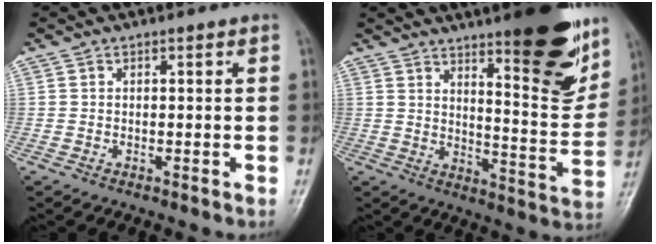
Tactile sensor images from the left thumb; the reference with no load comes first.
{"total": 17.5, "force": [11.1, 4.5, 12.8], "torque": [-0.128, -0.073, 0.163]}